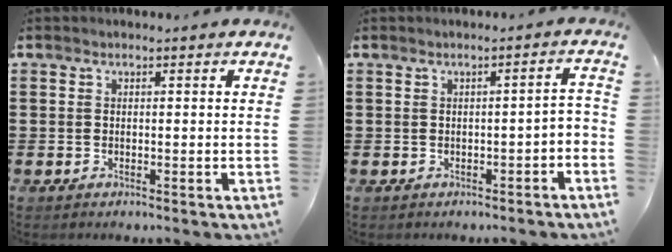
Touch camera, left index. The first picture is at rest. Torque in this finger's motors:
{"motor_torque": [0.12, 0.07, 0.05, 0.03]}